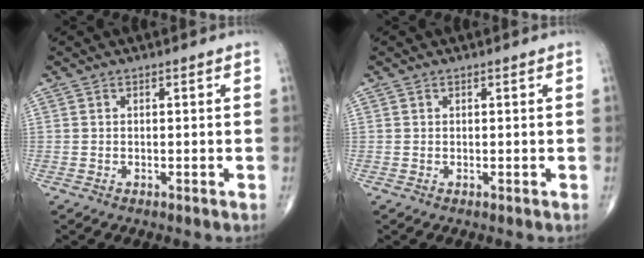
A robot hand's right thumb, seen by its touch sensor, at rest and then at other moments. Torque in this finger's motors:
{"motor_torque": [-0.26, 0.03, -0.15, -0.10, 0.02]}